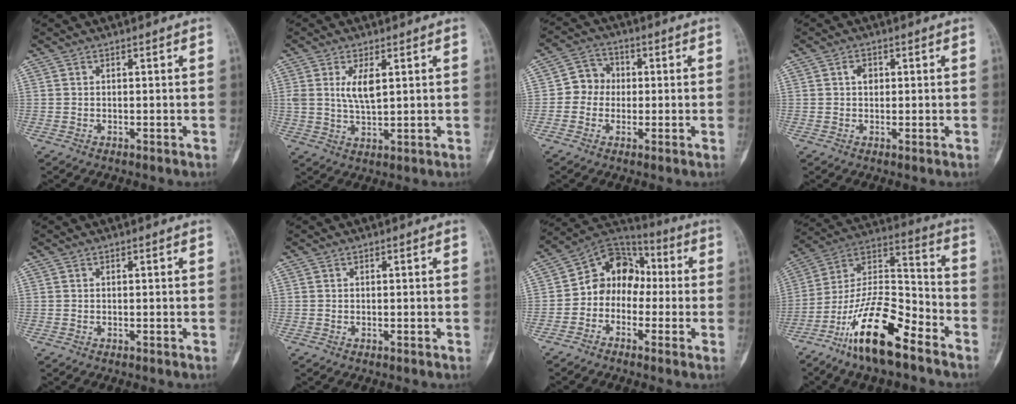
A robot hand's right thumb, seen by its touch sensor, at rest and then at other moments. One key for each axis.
{"total": 5.4, "fx": 1.7, "fy": 2.1, "fz": 4.7, "tx": -0.088, "ty": -0.012, "tz": 0.039}
{"total": 5.6, "fx": -0.3, "fy": 5.2, "fz": 2.1, "tx": -0.005, "ty": 0.014, "tz": -0.018}
{"total": 2.0, "fx": 0.7, "fy": 1.5, "fz": 1.2, "tx": -0.009, "ty": 0.002, "tz": 0.008}
{"total": 0.0}
{"total": 0.0}
{"total": 10.5, "fx": -0.8, "fy": 8.6, "fz": 6.0, "tx": -0.055, "ty": 0.049, "tz": -0.034}
{"total": 18.6, "fx": -11.7, "fy": 6.1, "fz": 13.2, "tx": -0.233, "ty": 0.081, "tz": -0.217}